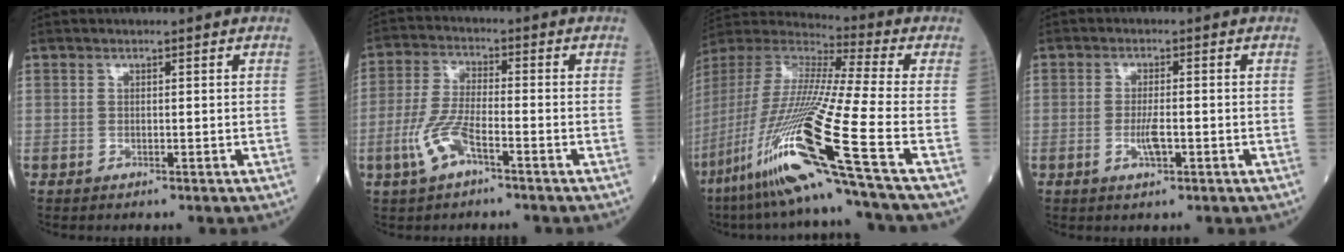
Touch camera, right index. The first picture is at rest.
{"total": 6.9, "force": [-3.4, 1.7, 5.8], "torque": [-0.138, -0.003, -0.068]}
{"total": 25.1, "force": [-11.6, -1.4, 22.2], "torque": [-0.458, -0.057, -0.223]}
{"total": 3.1, "force": [-0.9, 0.7, 2.9], "torque": [-0.060, -0.002, -0.015]}